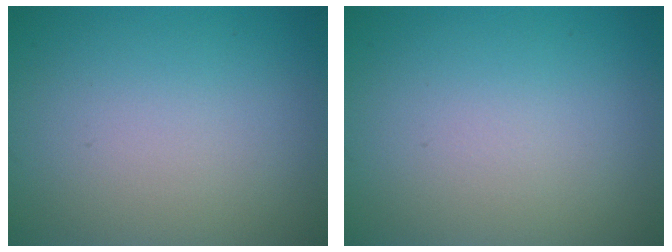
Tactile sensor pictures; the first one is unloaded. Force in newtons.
{"total": 0.0}